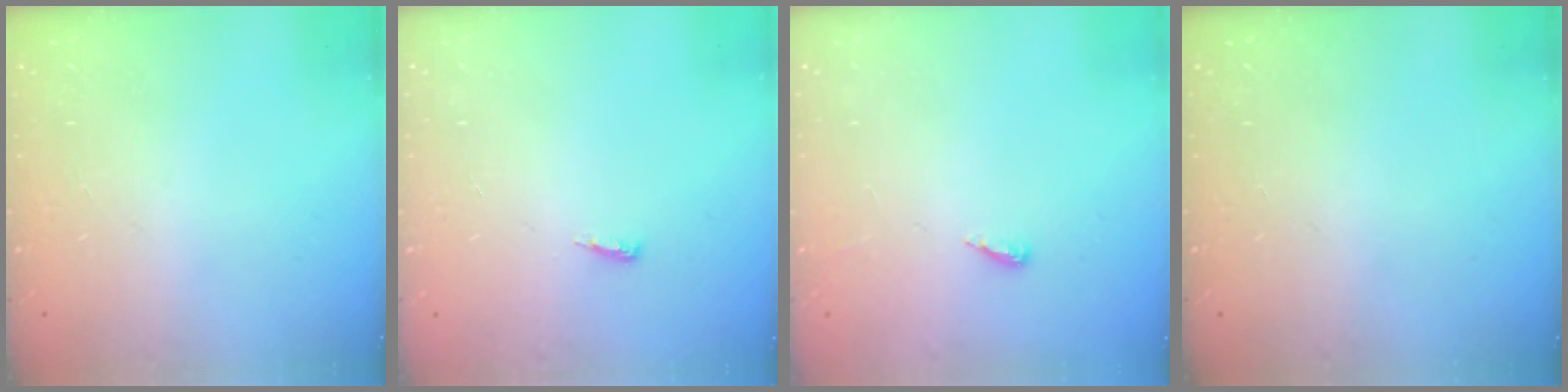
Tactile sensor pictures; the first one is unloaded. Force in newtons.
{"total": 4.6, "press": 4.5, "slide": 0.9}
{"total": 2.8, "press": 2.8, "slide": 0.2}
{"total": 0.0}